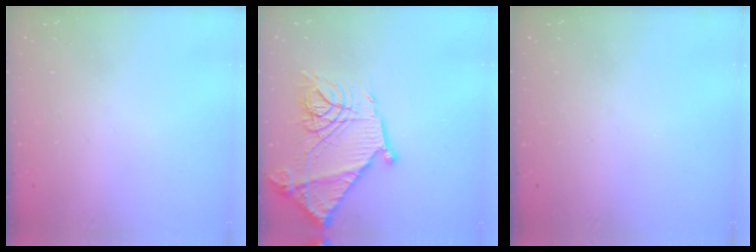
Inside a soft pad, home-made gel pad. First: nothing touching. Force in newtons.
{"total": 21.3, "press": 21.2, "slide": 1.6}
{"total": 0.0}